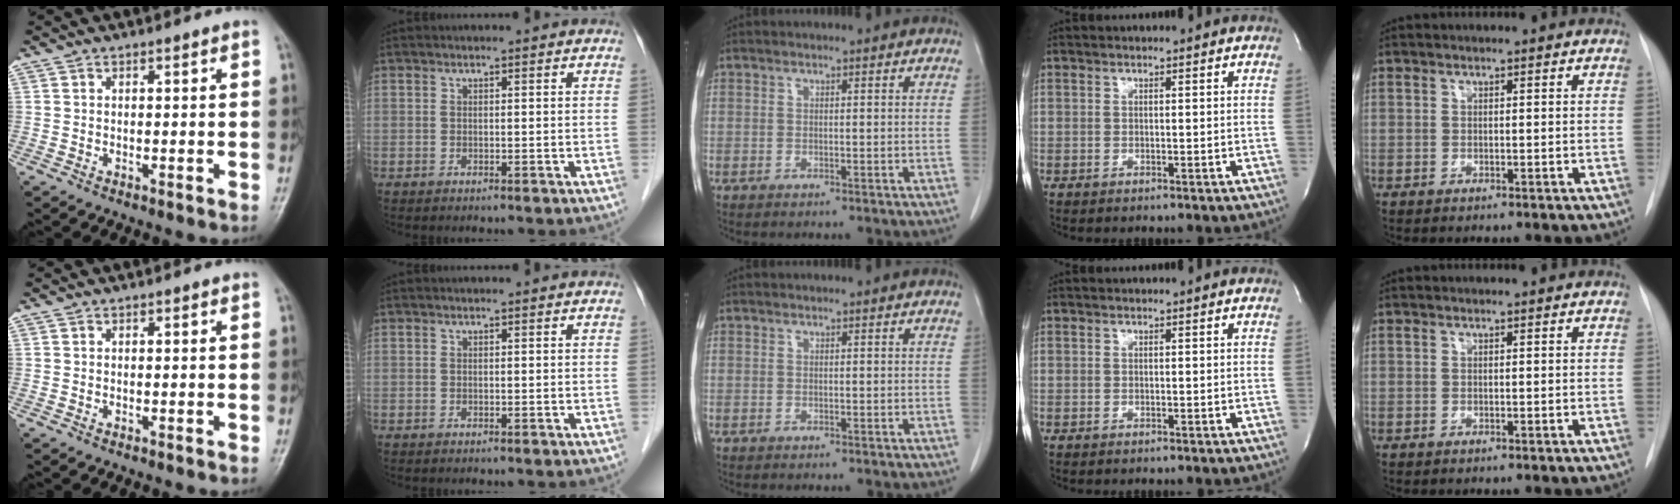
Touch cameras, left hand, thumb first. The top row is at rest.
{}